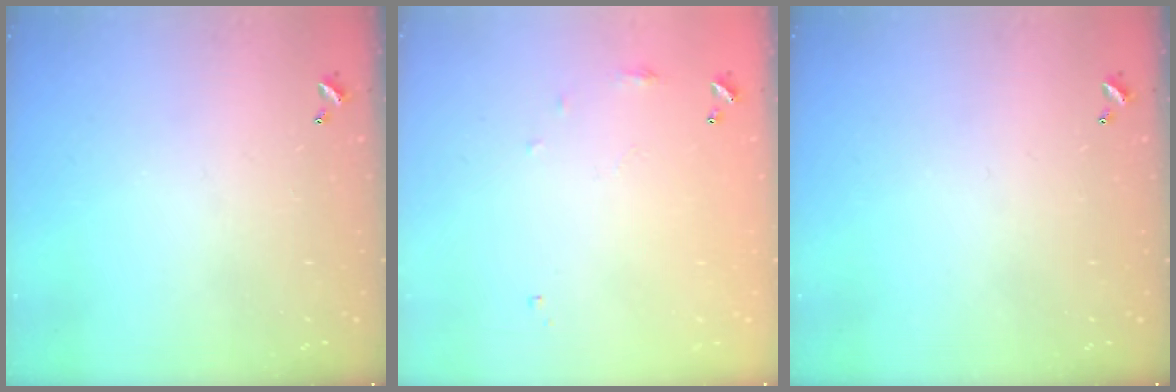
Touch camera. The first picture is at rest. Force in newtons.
{"total": 6.7, "press": 6.6, "slide": 0.9}
{"total": 0.0}